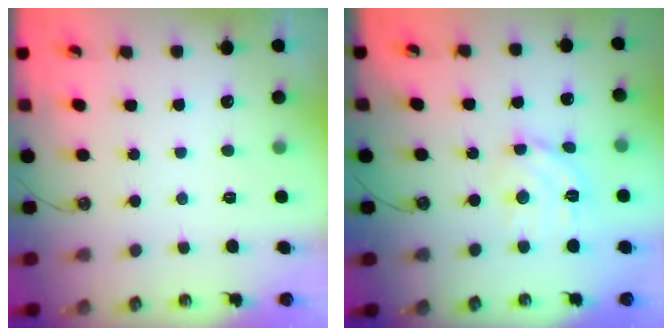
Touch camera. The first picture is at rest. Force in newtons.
{"total": 10.6, "press": 10.5, "slide": 1.5}